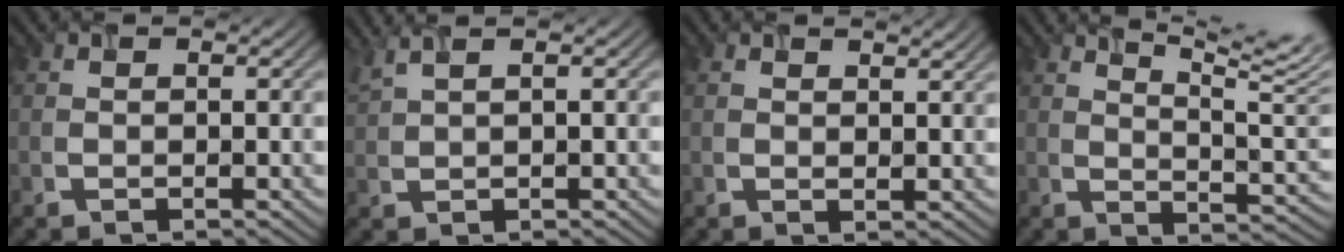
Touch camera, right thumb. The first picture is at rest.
{"total": 2.9, "force": [2.1, 0.2, 2.0], "torque": [-0.042, 0.022, 0.039]}
{"total": 1.6, "force": [1.3, 0.3, 0.8], "torque": [-0.008, -0.001, 0.026]}
{"total": 11.0, "force": [6.8, 2.6, 8.2], "torque": [-0.125, 0.013, 0.090]}